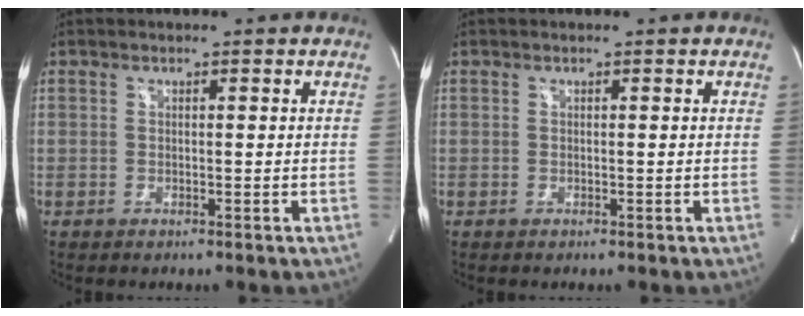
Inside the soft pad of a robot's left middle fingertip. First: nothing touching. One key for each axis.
{"total": 0.0}